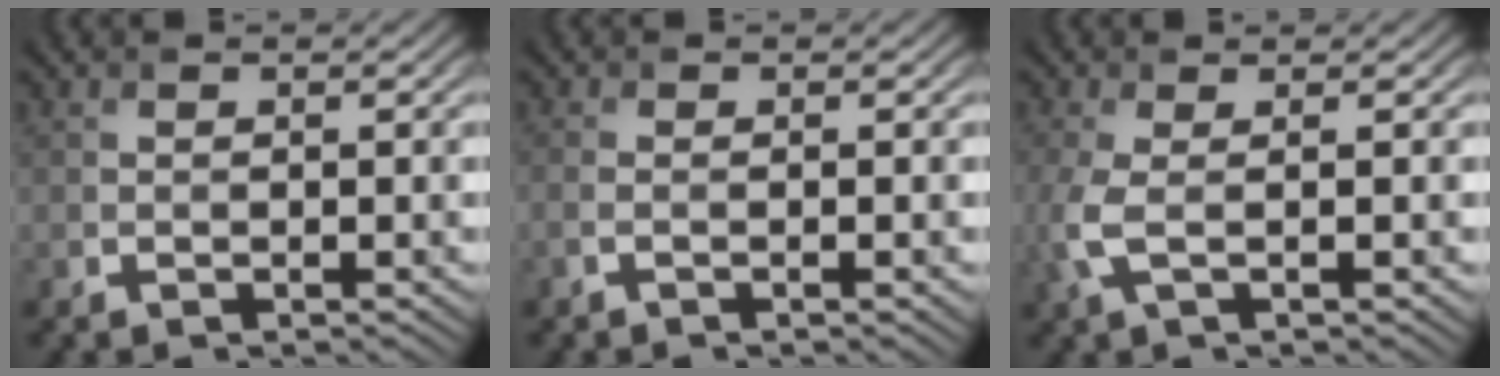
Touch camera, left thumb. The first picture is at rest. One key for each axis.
{"total": 1.5, "fx": -0.5, "fy": 0.3, "fz": 1.3, "tx": -0.028, "ty": 0.001, "tz": -0.016}
{"total": 3.8, "fx": -0.2, "fy": 1.2, "fz": 3.6, "tx": -0.098, "ty": -0.001, "tz": -0.008}